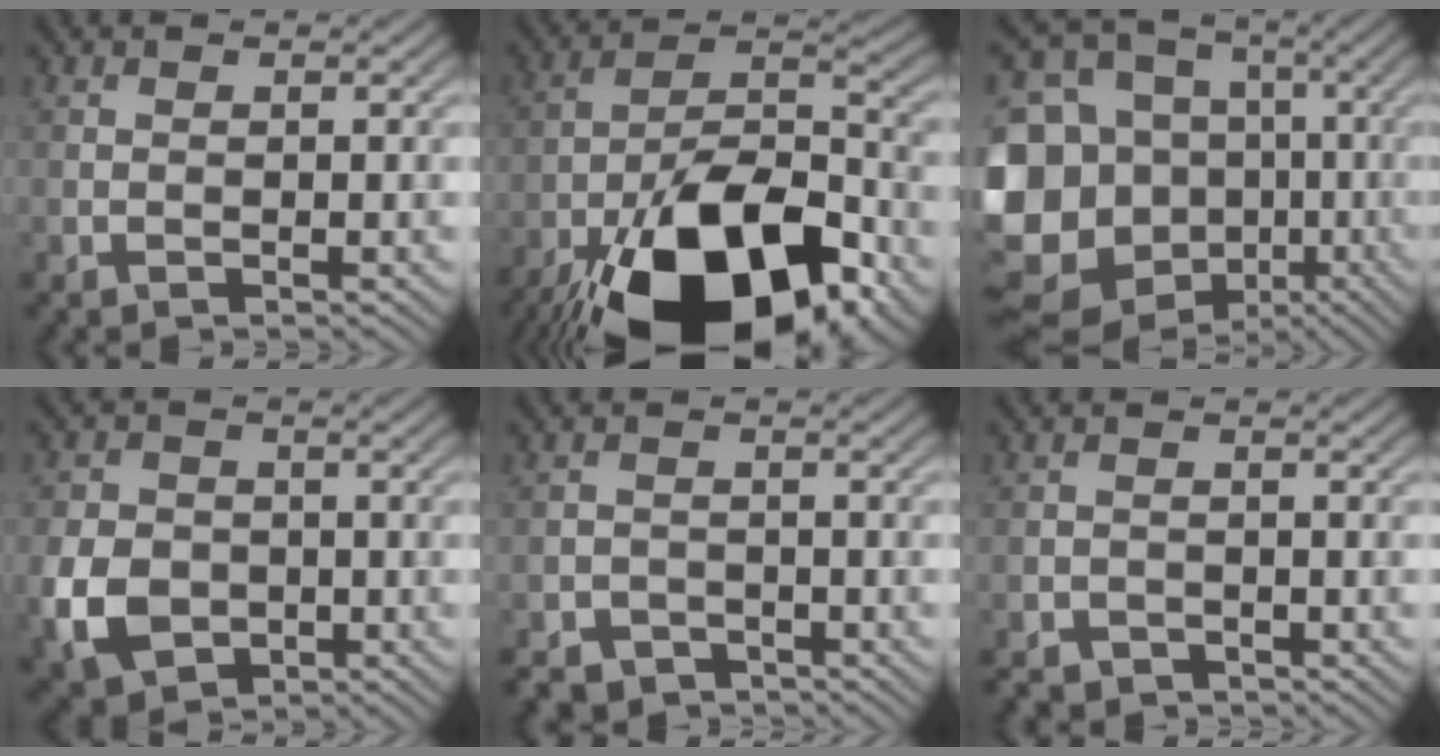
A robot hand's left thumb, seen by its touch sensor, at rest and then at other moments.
{"total": 21.5, "force": [-13.1, 9.6, 14.1], "torque": [-0.243, -0.042, -0.201]}
{"total": 19.8, "force": [-5.6, 17.2, 8.1], "torque": [-0.246, -0.006, -0.097]}
{"total": 7.3, "force": [-2.2, 5.8, 3.9], "torque": [-0.101, -0.016, -0.051]}
{"total": 3.6, "force": [-3.0, 1.9, 0.7], "torque": [-0.010, -0.001, -0.055]}
{"total": 2.3, "force": [-2.0, 1.0, 0.4], "torque": [-0.006, -0.004, -0.041]}